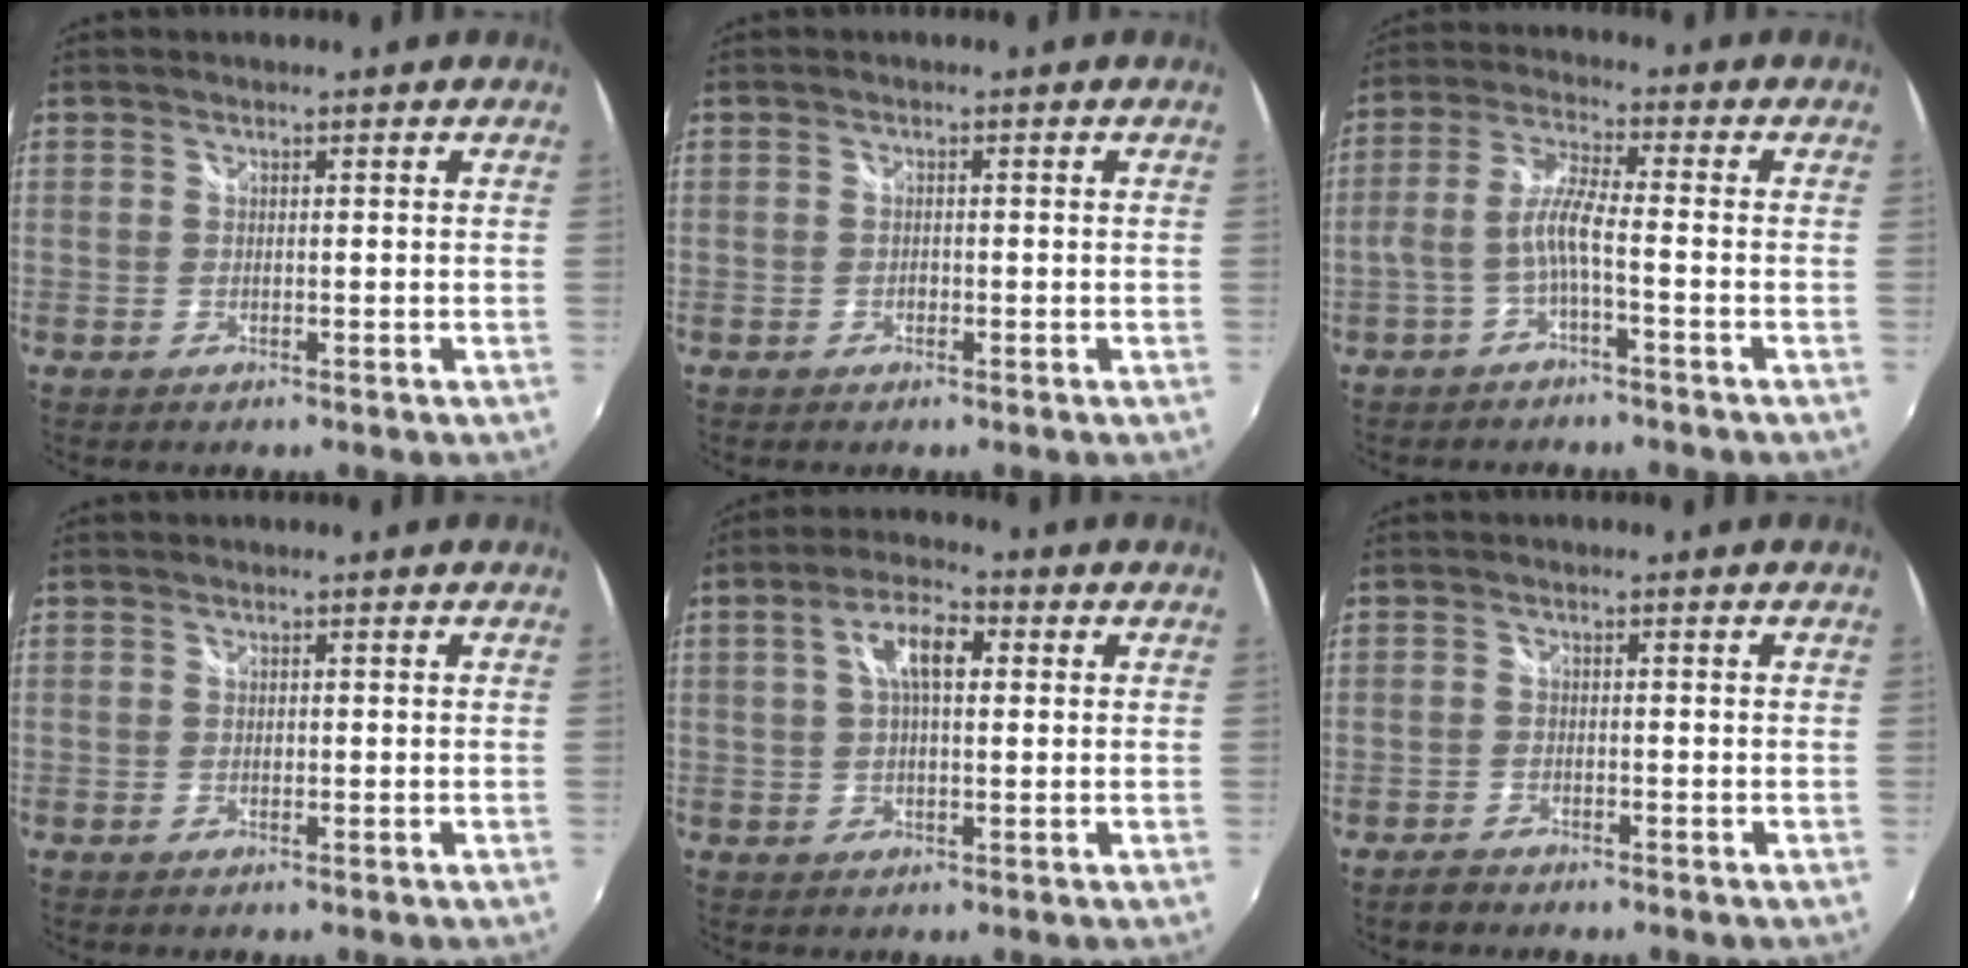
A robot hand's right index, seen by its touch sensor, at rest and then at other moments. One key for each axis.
{"total": 0.7, "fx": -0.4, "fy": 0.6, "fz": 0.2, "tx": -0.004, "ty": -0.002, "tz": -0.007}
{"total": 5.5, "fx": -2.4, "fy": 0.3, "fz": 4.9, "tx": -0.116, "ty": 0.010, "tz": -0.043}
{"total": 0.0}
{"total": 7.0, "fx": 1.6, "fy": 2.9, "fz": 6.2, "tx": -0.113, "ty": 0.017, "tz": 0.025}
{"total": 2.1, "fx": -1.8, "fy": 0.9, "fz": 0.4, "tx": -0.016, "ty": -0.001, "tz": -0.036}